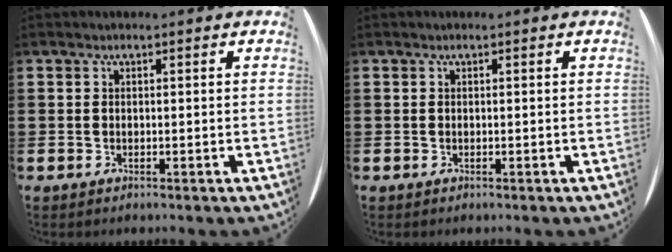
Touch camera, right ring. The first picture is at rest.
{"total": 0.0}